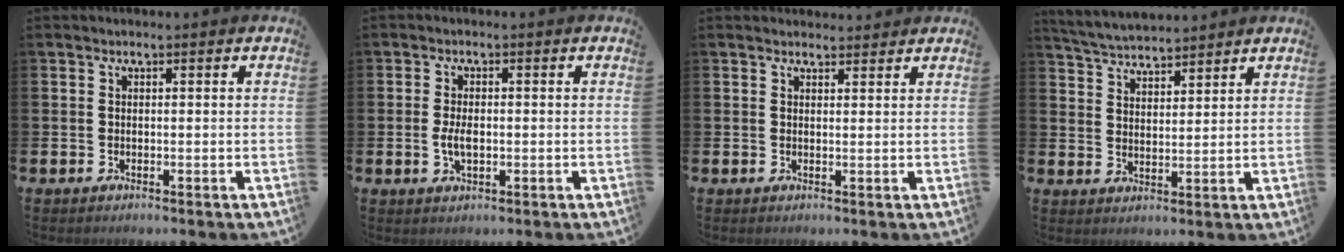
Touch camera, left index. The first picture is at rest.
{"total": 2.8, "force": [-0.2, 1.4, 2.4], "torque": [-0.032, -0.003, -0.008]}
{"total": 1.5, "force": [1.4, 0.3, -0.1], "torque": [0.010, -0.008, 0.024]}
{"total": 4.7, "force": [4.6, 0.6, 0.3], "torque": [-0.030, -0.024, 0.084]}